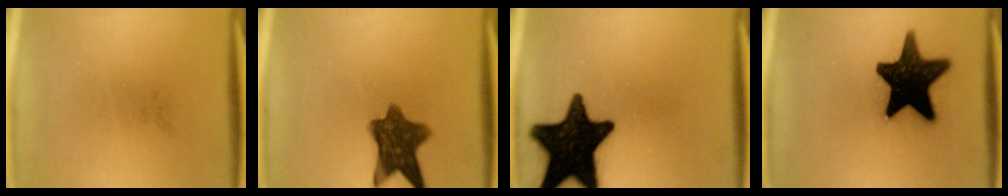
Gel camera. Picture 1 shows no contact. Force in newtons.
{"total": 9.5}
{"total": 19.3}
{"total": 18.5}